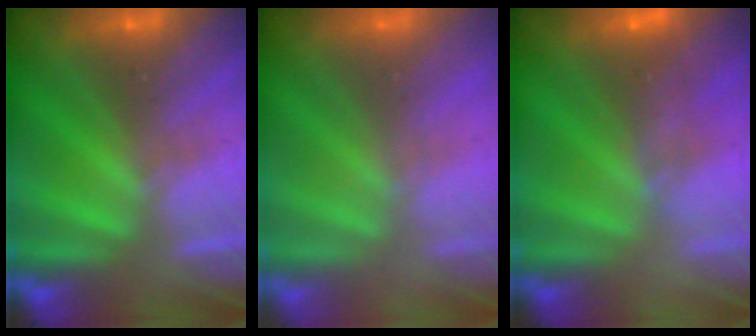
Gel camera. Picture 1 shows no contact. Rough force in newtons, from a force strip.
{"total": 2.7}
{"total": 3.8}